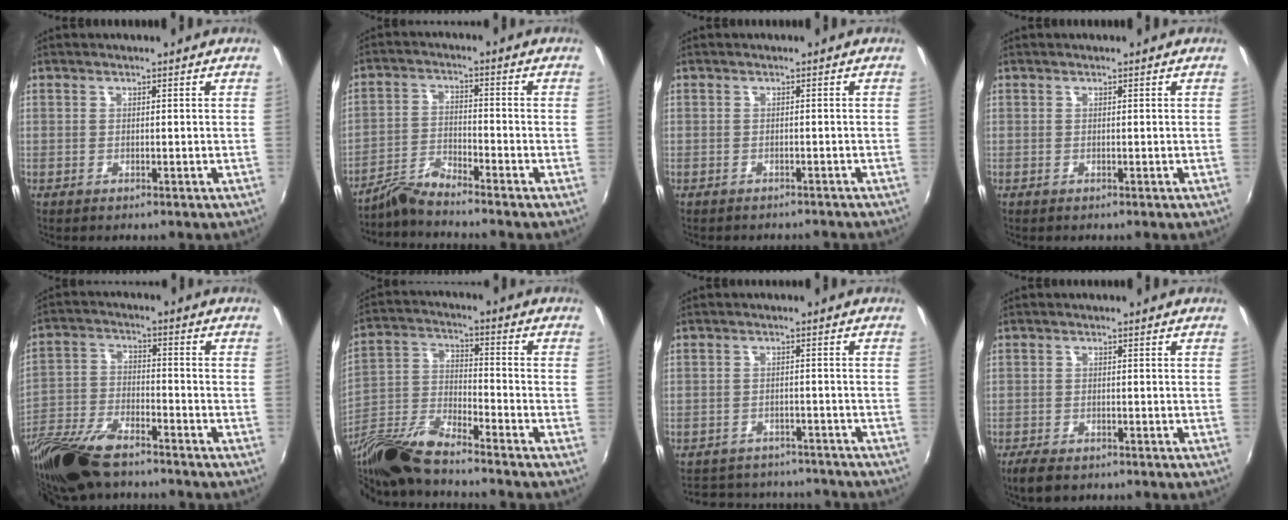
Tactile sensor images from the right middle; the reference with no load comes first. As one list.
[{"total": 4.8, "force": [-4.7, -0.6, 1.0], "torque": [-0.028, 0.006, -0.097]}, {"total": 3.2, "force": [-2.8, 1.2, 0.8], "torque": [-0.018, -0.002, -0.035]}, {"total": 0.0}, {"total": 18.1, "force": [-13.9, 5.9, 9.9], "torque": [-0.225, -0.039, -0.261]}, {"total": 13.8, "force": [-11.1, 1.8, 7.9], "torque": [-0.175, -0.024, -0.226]}, {"total": 14.7, "force": [-12.9, 5.4, 4.7], "torque": [-0.101, 0.019, -0.163]}, {"total": 4.1, "force": [-3.1, 1.6, 2.3], "torque": [-0.059, -0.015, -0.056]}]